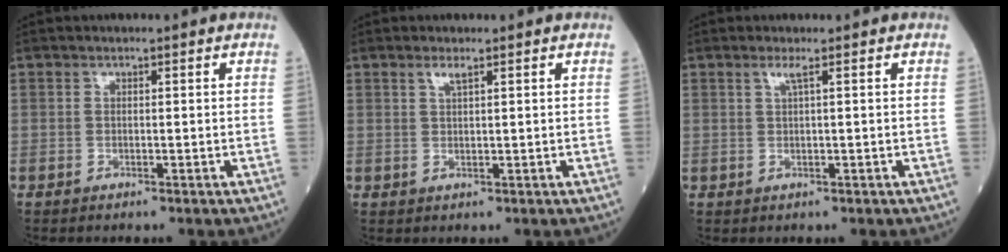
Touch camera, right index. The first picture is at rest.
{"total": 1.4, "force": [0.9, -0.1, 1.1], "torque": [-0.026, 0.001, 0.018]}
{"total": 1.3, "force": [0.5, -0.4, 1.1], "torque": [-0.030, 0.002, 0.014]}